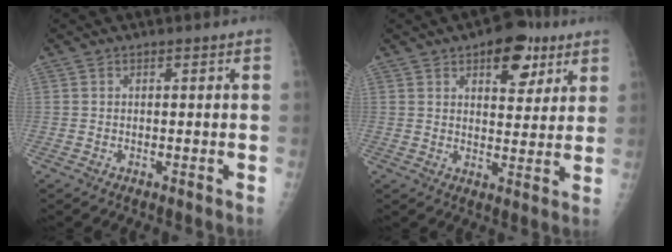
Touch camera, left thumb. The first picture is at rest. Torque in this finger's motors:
{"motor_torque": [1.15, 0.72, 0.86, -0.27, 0.03]}